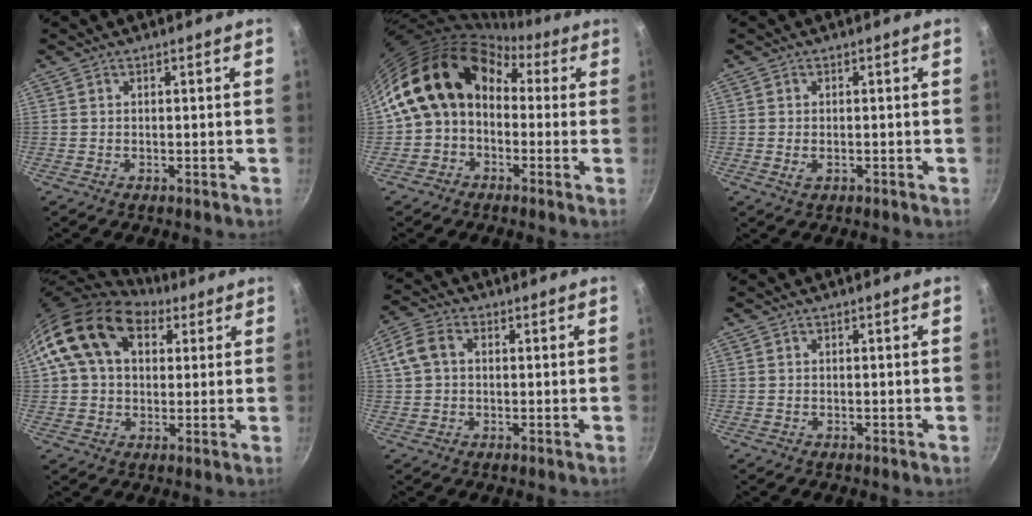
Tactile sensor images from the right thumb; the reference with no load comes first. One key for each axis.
{"total": 14.8, "fx": 1.0, "fy": 11.6, "fz": 9.2, "tx": -0.130, "ty": 0.049, "tz": -0.004}
{"total": 1.8, "fx": -0.5, "fy": 1.0, "fz": 1.4, "tx": -0.027, "ty": -0.002, "tz": -0.009}
{"total": 15.4, "fx": 6.8, "fy": 10.2, "fz": 9.4, "tx": -0.137, "ty": 0.004, "tz": 0.108}
{"total": 6.4, "fx": 1.1, "fy": 4.6, "fz": 4.3, "tx": -0.086, "ty": 0.015, "tz": 0.009}
{"total": 0.0}